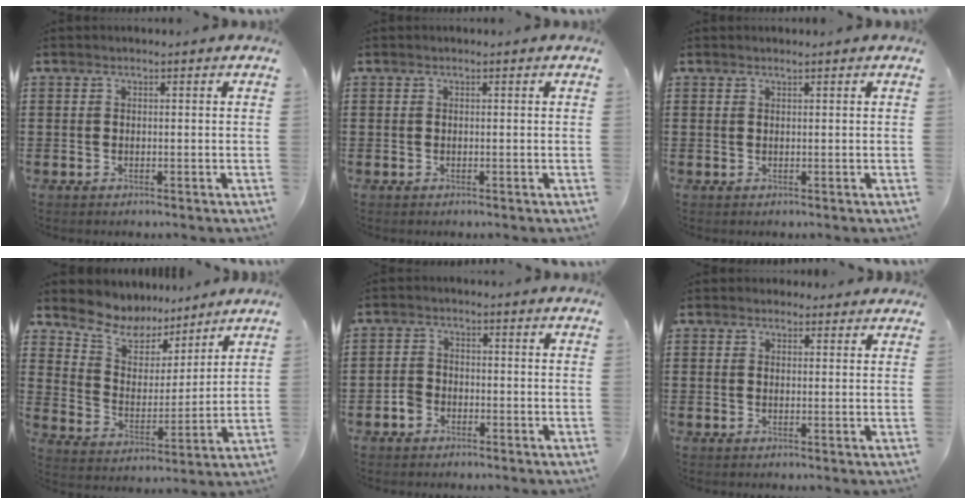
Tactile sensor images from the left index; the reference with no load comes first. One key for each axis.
{"total": 0.0}
{"total": 0.5, "fx": 0.4, "fy": 0.0, "fz": 0.3, "tx": -0.008, "ty": -0.002, "tz": 0.009}
{"total": 6.4, "fx": 5.9, "fy": 2.4, "fz": 0.4, "tx": -0.049, "ty": -0.038, "tz": 0.106}
{"total": 2.4, "fx": -1.6, "fy": 1.6, "fz": 0.7, "tx": -0.016, "ty": 0.006, "tz": -0.032}
{"total": 1.8, "fx": 1.7, "fy": 0.8, "fz": 0.2, "tx": 0.001, "ty": 0.001, "tz": 0.030}